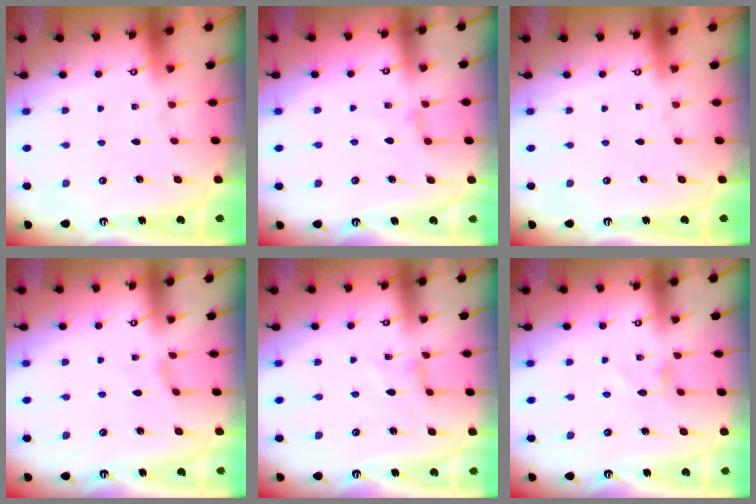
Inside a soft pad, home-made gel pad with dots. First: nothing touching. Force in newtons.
{"total": 2.4, "press": 2.3, "slide": 0.4}
{"total": 0.0}
{"total": 1.9, "press": 1.9, "slide": 0.4}
{"total": 1.8, "press": 1.7, "slide": 0.4}
{"total": 2.7, "press": 2.7, "slide": 0.3}